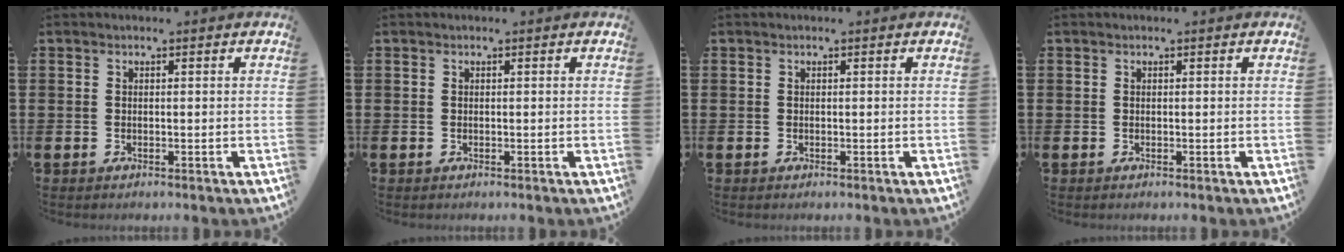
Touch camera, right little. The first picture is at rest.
{"total": 0.0}
{"total": 0.0}
{"total": 0.0}